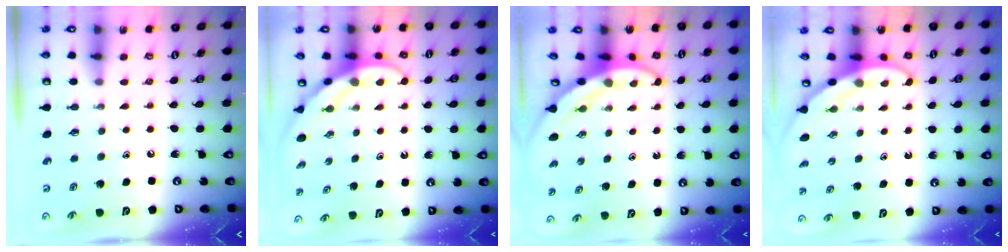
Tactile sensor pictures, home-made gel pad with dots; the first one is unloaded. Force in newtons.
{"total": 4.0, "press": 4.0, "slide": 0.4}
{"total": 3.7, "press": 3.7, "slide": 0.5}
{"total": 3.2, "press": 3.2, "slide": 0.2}